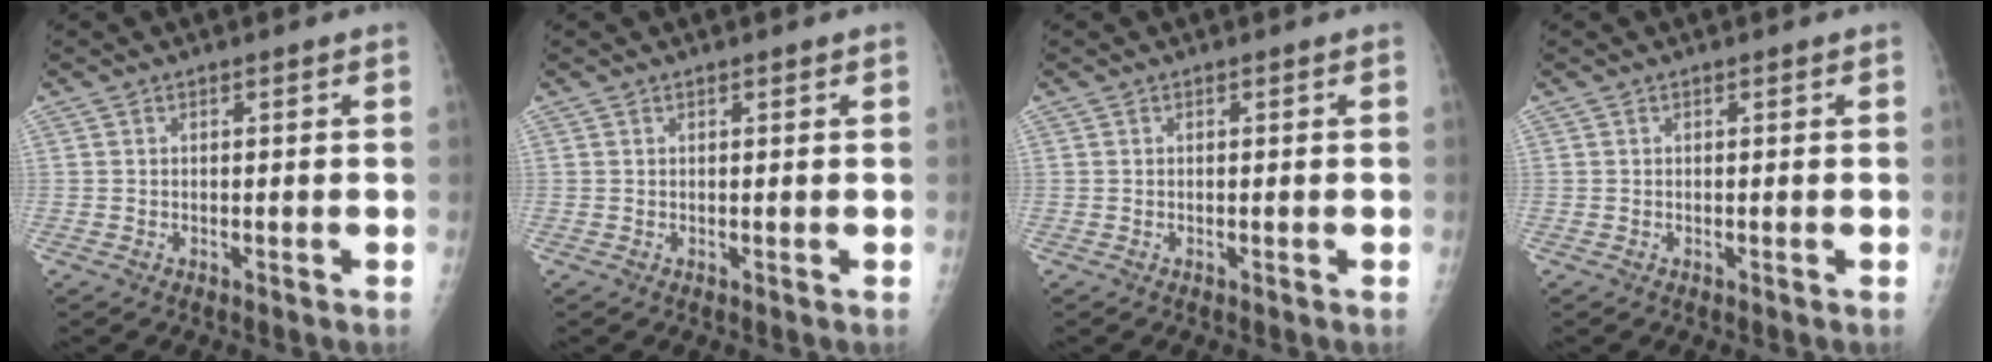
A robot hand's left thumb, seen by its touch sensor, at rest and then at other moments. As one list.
[{"total": 0.6, "force": [0.4, 0.1, 0.4], "torque": [-0.005, -0.001, 0.005]}, {"total": 0.0}, {"total": 0.0}]